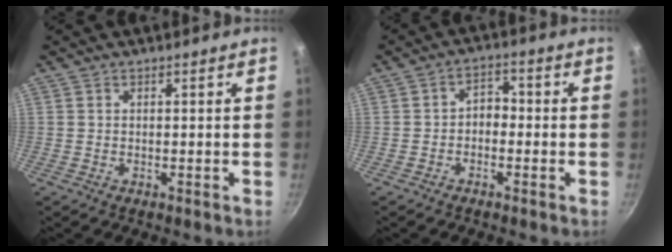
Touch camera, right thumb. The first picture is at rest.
{"total": 3.7, "force": [-1.0, 2.7, 2.4], "torque": [-0.019, 0.021, -0.029]}